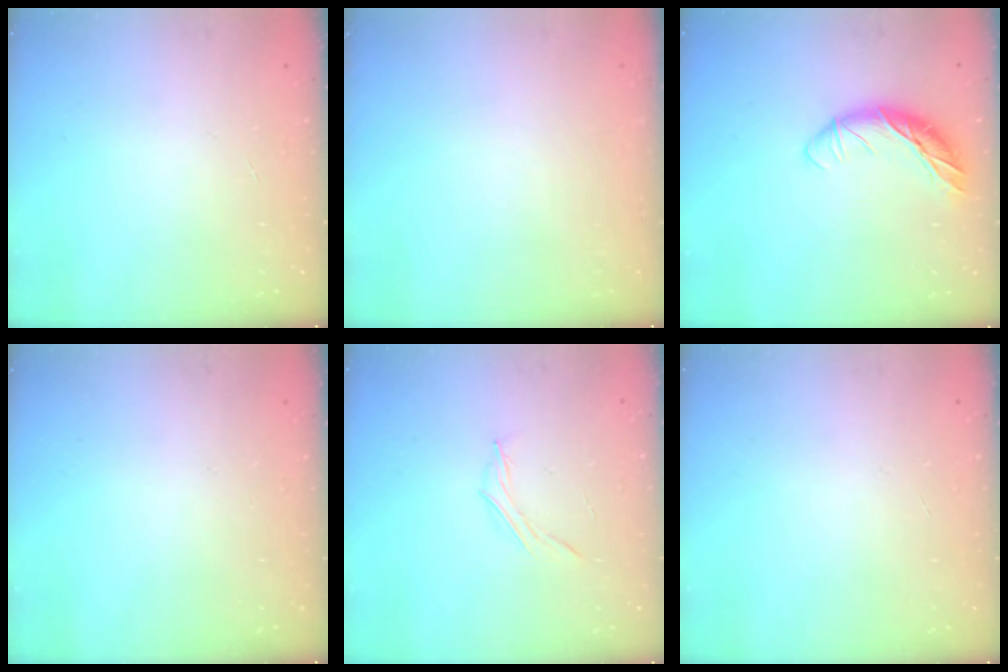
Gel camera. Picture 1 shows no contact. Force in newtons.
{"total": 0.0}
{"total": 11.1, "press": 11.0, "slide": 1.5}
{"total": 0.0}
{"total": 3.5, "press": 3.3, "slide": 1.0}
{"total": 0.0}